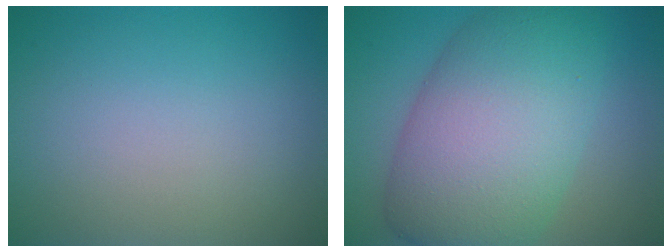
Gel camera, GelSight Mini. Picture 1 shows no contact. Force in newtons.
{"total": 12.0, "press": 12.0, "slide": 0.2}